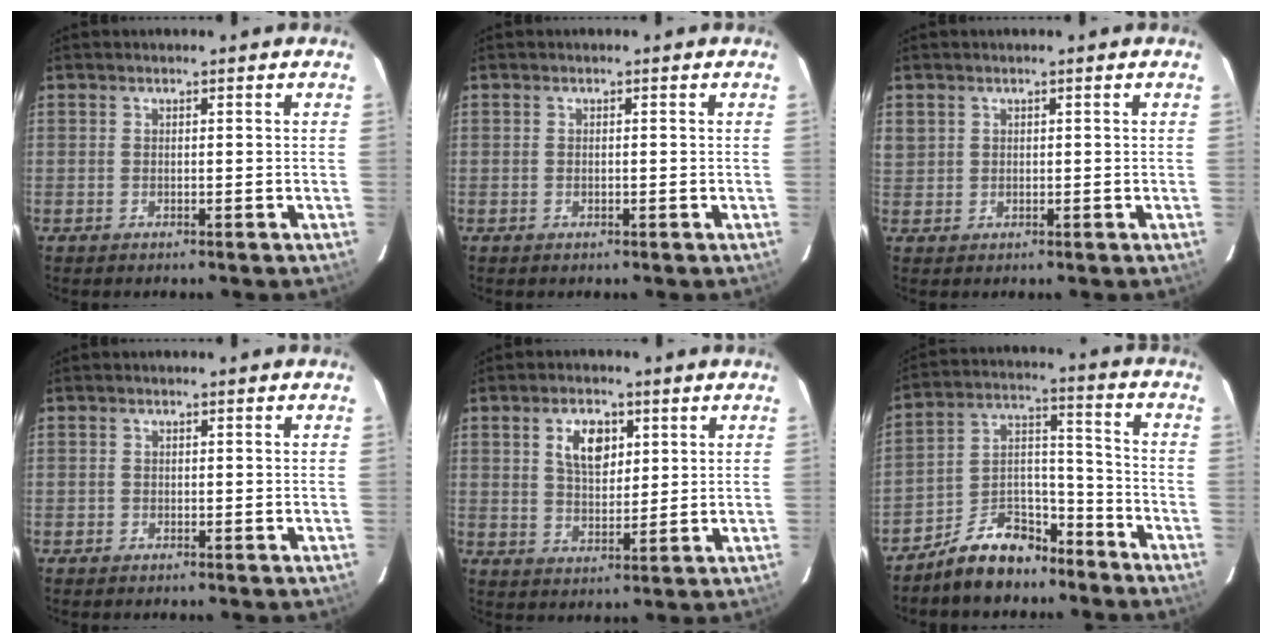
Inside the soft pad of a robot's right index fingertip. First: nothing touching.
{"total": 0.6, "force": [-0.2, 0.4, 0.4], "torque": [-0.006, 0.000, -0.002]}
{"total": 2.8, "force": [1.0, 2.5, 0.6], "torque": [-0.004, 0.005, 0.023]}
{"total": 0.6, "force": [-0.4, 0.4, 0.0], "torque": [0.000, 0.001, -0.009]}
{"total": 7.0, "force": [2.8, 4.0, 5.1], "torque": [-0.088, 0.010, 0.054]}
{"total": 12.0, "force": [-9.1, 6.1, 4.9], "torque": [-0.094, 0.056, -0.146]}